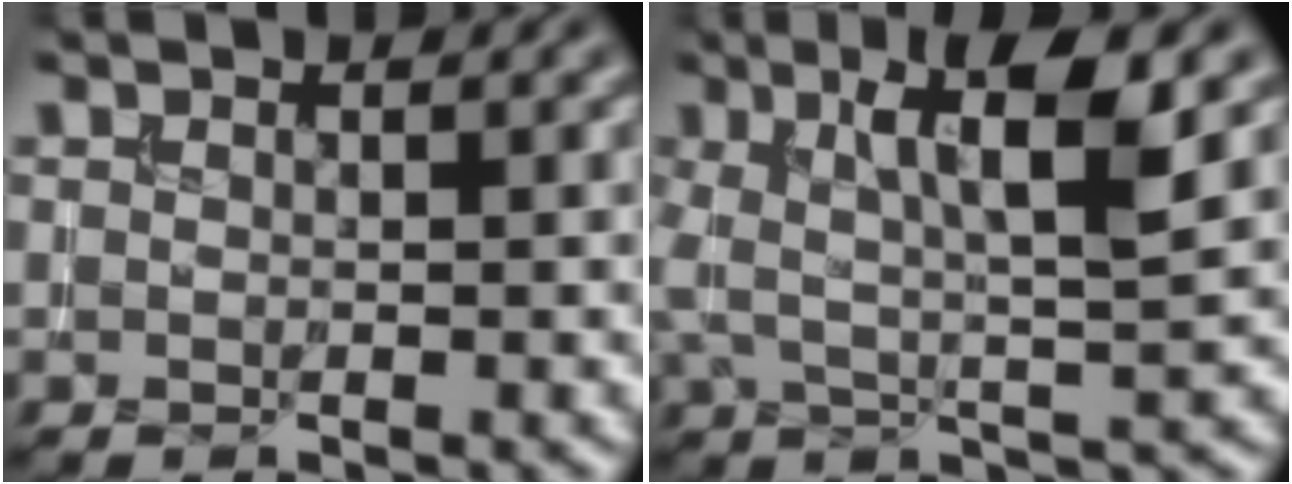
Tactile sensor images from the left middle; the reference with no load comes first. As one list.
[{"total": 7.3, "force": [2.0, 1.7, 6.8], "torque": [-0.123, 0.007, 0.032]}]